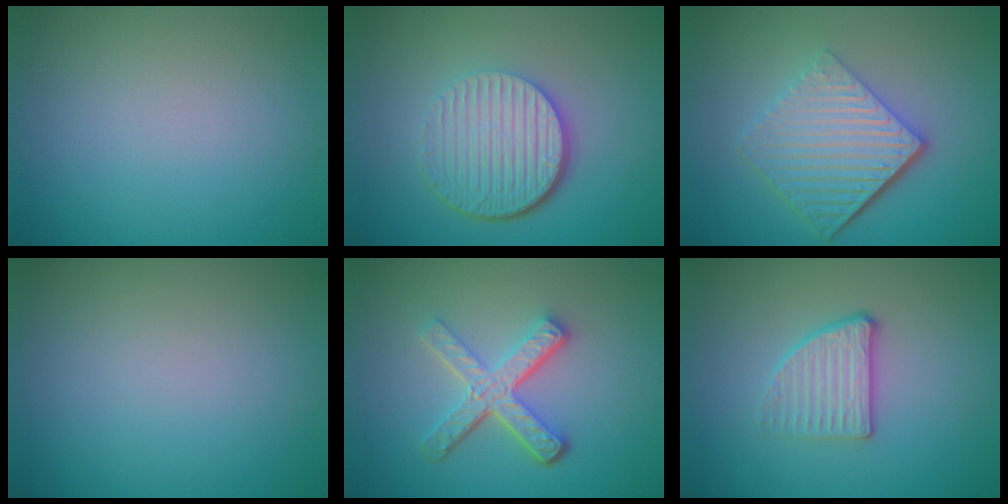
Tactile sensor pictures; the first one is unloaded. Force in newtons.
{"total": 6.3, "press": 4.2, "slide": 4.6}
{"total": 6.8, "press": 4.4, "slide": 5.2}
{"total": 0.0}
{"total": 5.1, "press": 3.6, "slide": 3.5}
{"total": 2.7, "press": 2.4, "slide": 1.2}